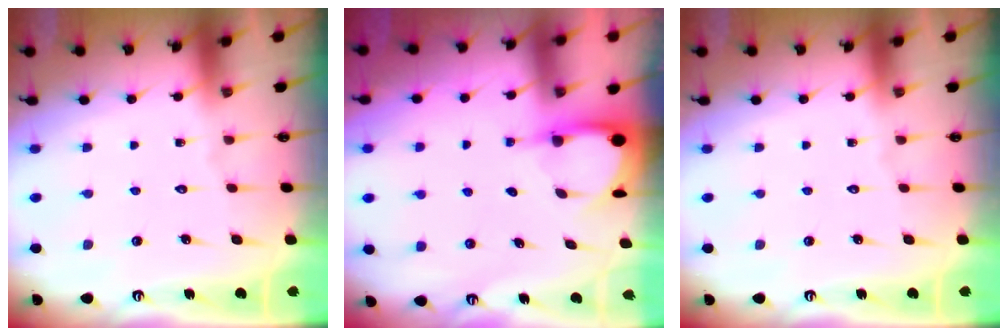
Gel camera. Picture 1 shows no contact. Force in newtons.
{"total": 3.9, "press": 3.9, "slide": 0.2}
{"total": 0.0}